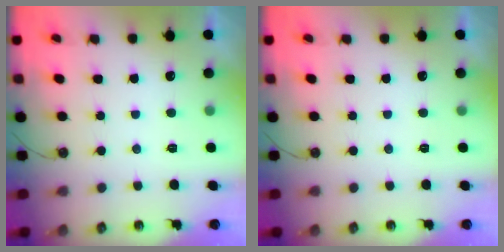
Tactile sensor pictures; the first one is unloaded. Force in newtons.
{"total": 0.0}